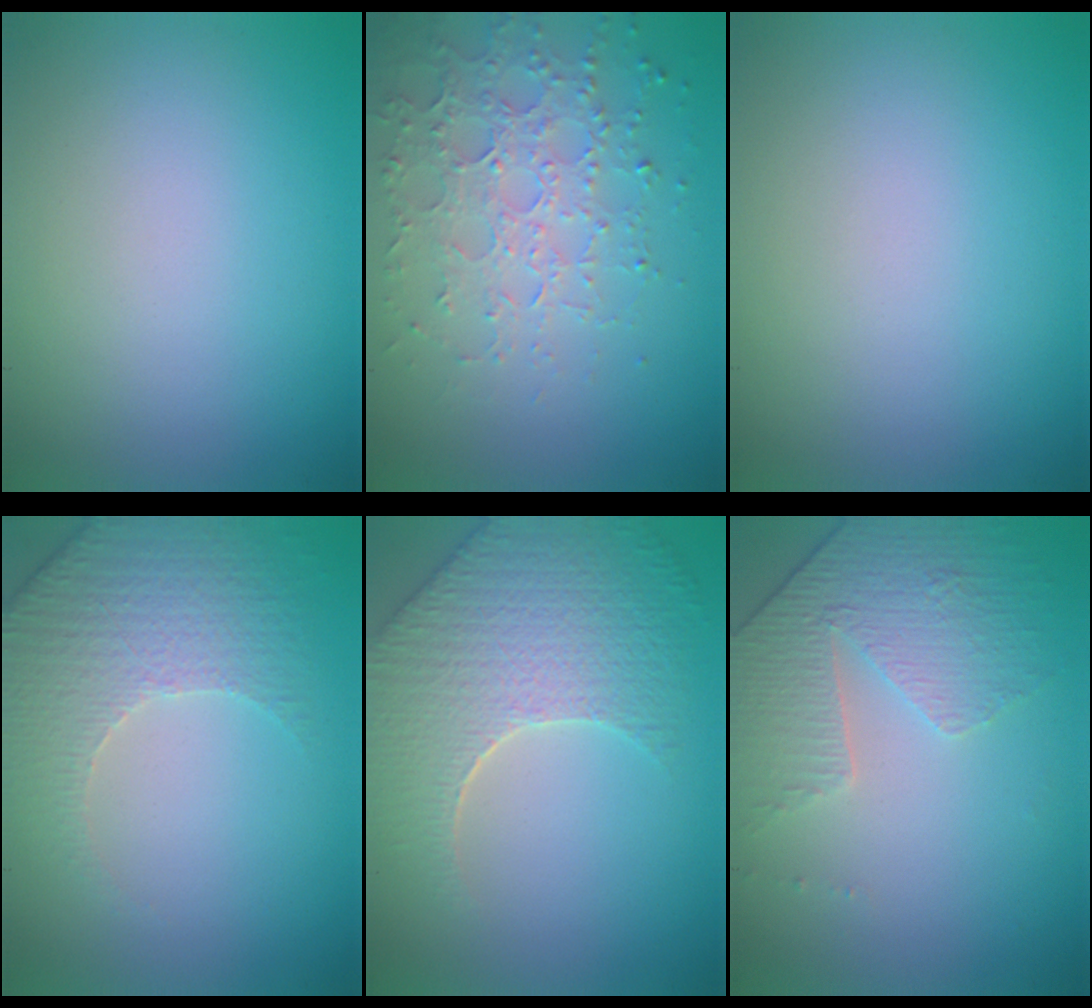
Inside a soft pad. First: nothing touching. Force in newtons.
{"total": 4.0, "press": 4.0, "slide": 0.3}
{"total": 0.0}
{"total": 4.7, "press": 3.6, "slide": 3.0}
{"total": 7.0, "press": 5.5, "slide": 4.3}
{"total": 4.7, "press": 3.2, "slide": 3.4}